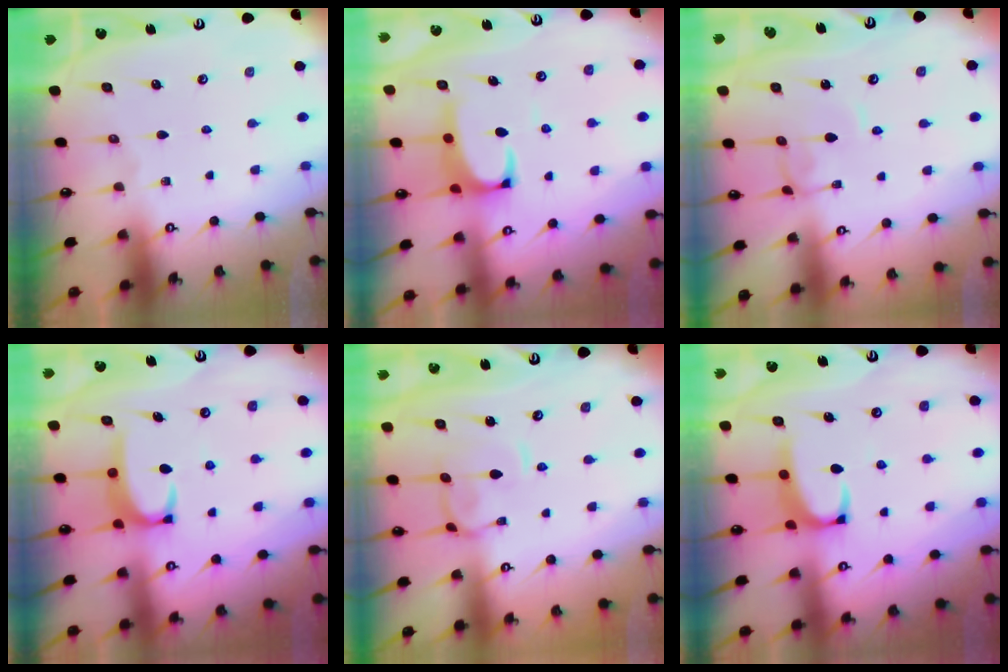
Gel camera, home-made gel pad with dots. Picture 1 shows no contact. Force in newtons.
{"total": 2.5, "press": 2.2, "slide": 1.1}
{"total": 2.2, "press": 2.2, "slide": 0.2}
{"total": 3.4, "press": 3.3, "slide": 0.6}
{"total": 2.2, "press": 2.0, "slide": 0.7}
{"total": 2.5, "press": 2.4, "slide": 0.7}